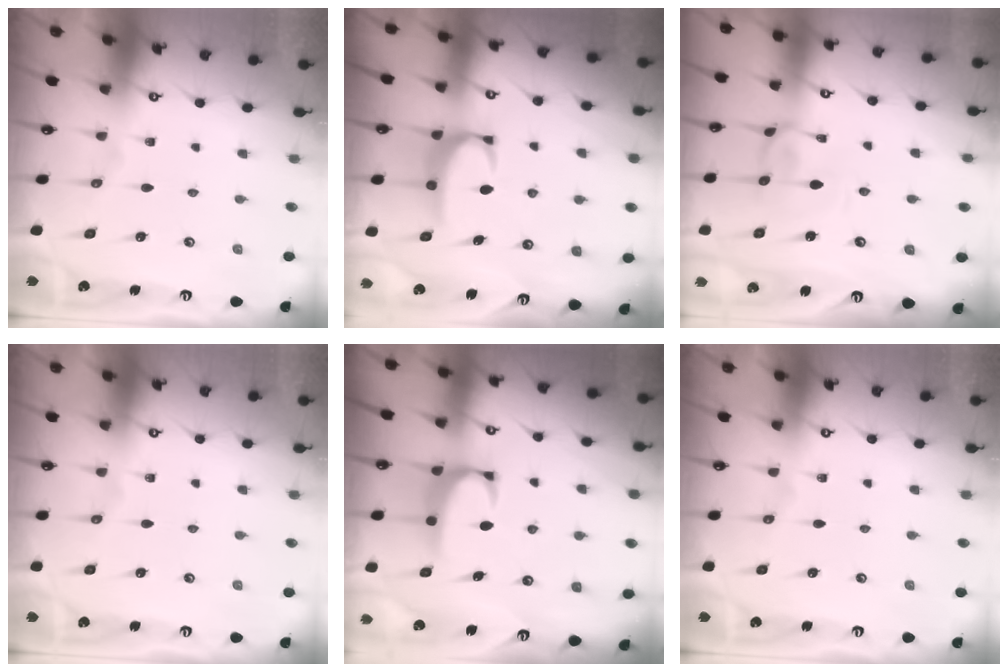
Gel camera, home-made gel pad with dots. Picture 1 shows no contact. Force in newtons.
{"total": 2.8, "press": 2.7, "slide": 0.5}
{"total": 0.9, "press": 0.6, "slide": 0.6}
{"total": 0.0}
{"total": 2.0, "press": 1.9, "slide": 0.3}
{"total": 0.0}